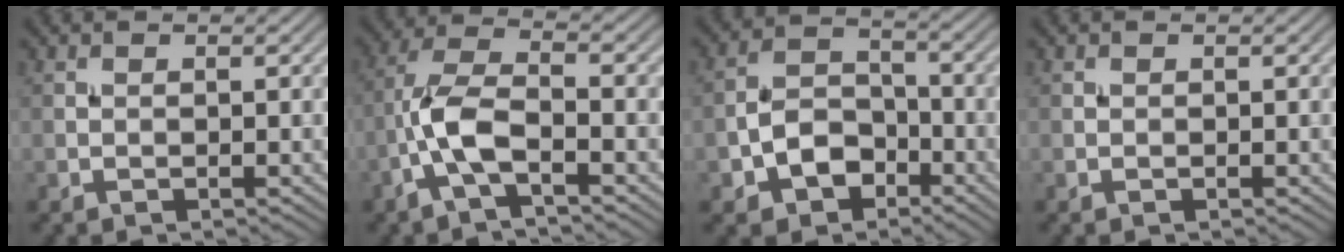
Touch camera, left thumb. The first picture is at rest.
{"total": 6.8, "force": [-2.7, 2.4, 5.7], "torque": [-0.125, 0.011, -0.067]}
{"total": 6.7, "force": [-3.2, 4.6, 3.7], "torque": [-0.075, 0.001, -0.068]}
{"total": 0.0}